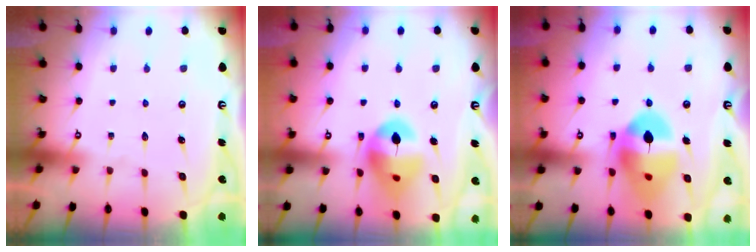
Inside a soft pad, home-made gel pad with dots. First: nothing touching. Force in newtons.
{"total": 14.4, "press": 14.3, "slide": 1.8}
{"total": 16.5, "press": 16.4, "slide": 1.9}